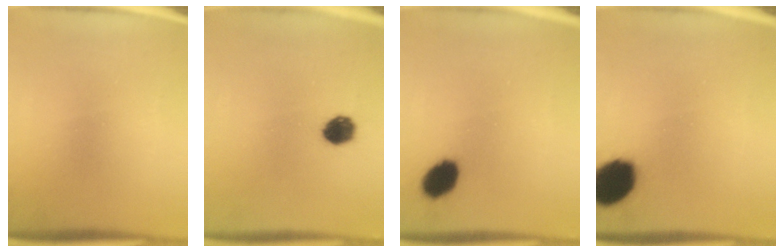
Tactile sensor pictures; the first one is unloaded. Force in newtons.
{"total": 5.3}
{"total": 6.7}
{"total": 13.1}